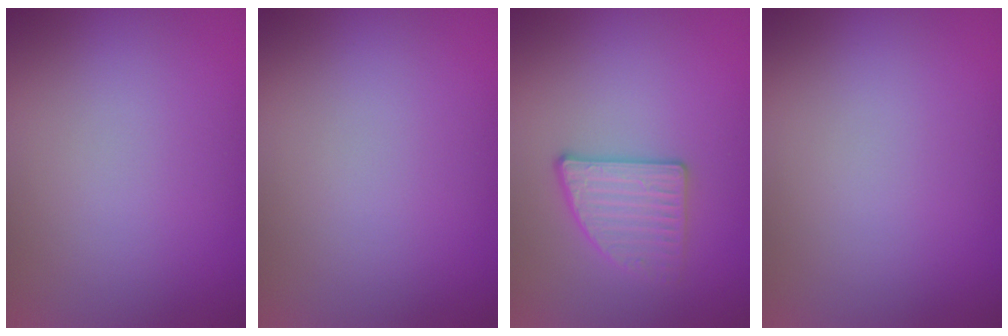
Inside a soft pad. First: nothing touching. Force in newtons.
{"total": 0.0}
{"total": 2.7, "press": 2.6, "slide": 0.8}
{"total": 0.0}